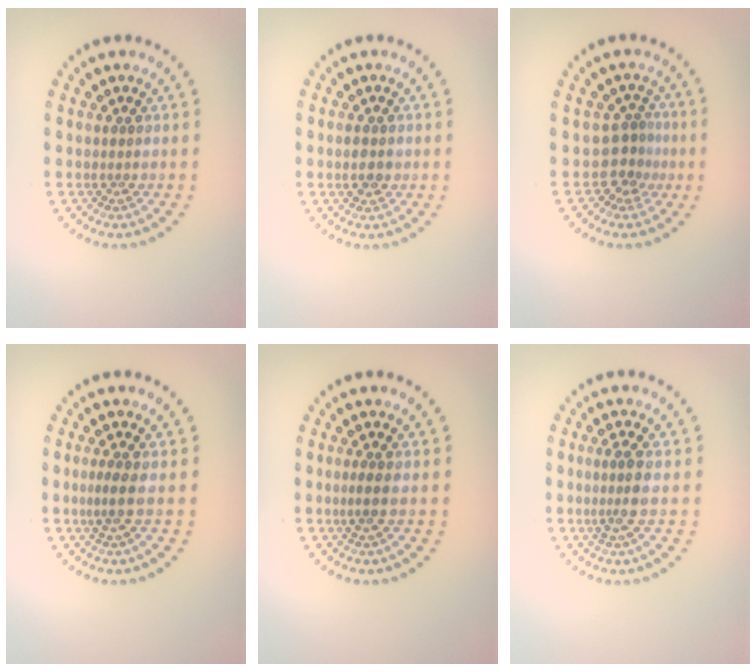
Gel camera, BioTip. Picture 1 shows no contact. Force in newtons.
{"total": 2.2, "press": 2.2, "slide": 0.2}
{"total": 2.5, "press": 1.7, "slide": 1.8}
{"total": 1.8, "press": 1.3, "slide": 1.3}
{"total": 1.5, "press": 1.2, "slide": 0.9}
{"total": 2.2, "press": 1.9, "slide": 1.2}